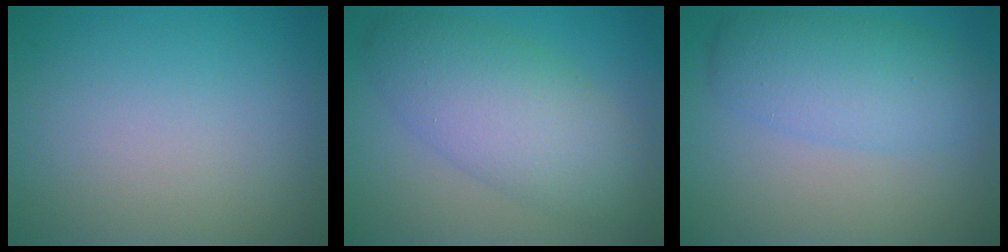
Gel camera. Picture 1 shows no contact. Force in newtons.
{"total": 6.9, "press": 6.9, "slide": 0.2}
{"total": 4.9, "press": 4.9, "slide": 0.1}